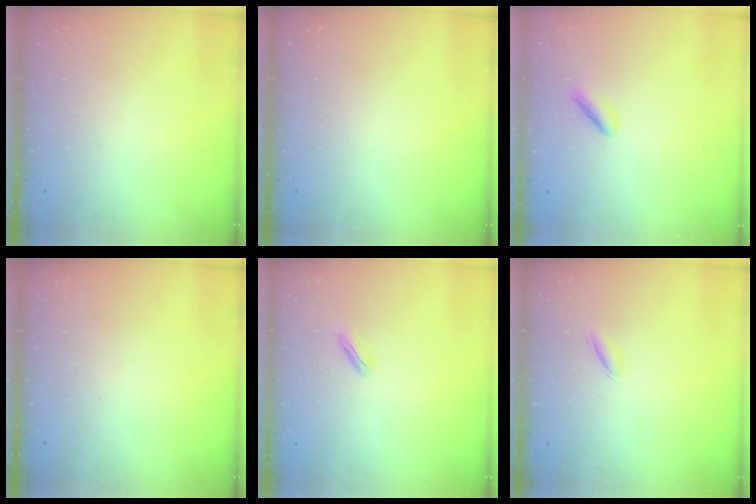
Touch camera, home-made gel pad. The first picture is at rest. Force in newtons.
{"total": 0.0}
{"total": 1.7, "press": 1.4, "slide": 1.0}
{"total": 0.0}
{"total": 2.2, "press": 2.2, "slide": 0.5}
{"total": 2.1, "press": 2.1, "slide": 0.6}